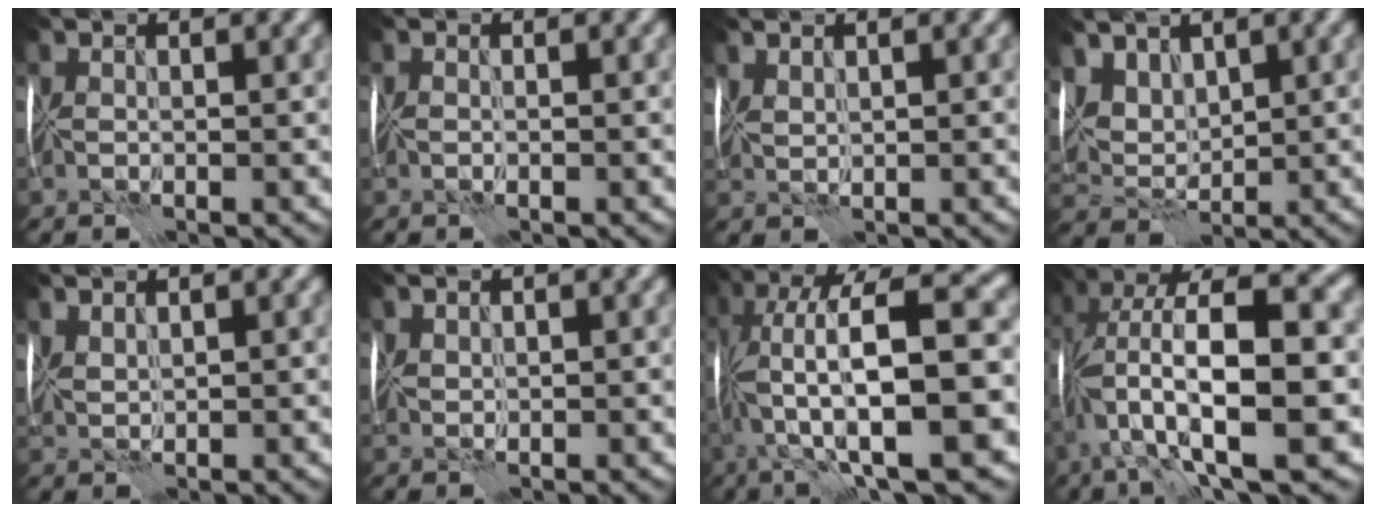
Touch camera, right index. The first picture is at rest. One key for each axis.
{"total": 0.6, "fx": 0.4, "fy": 0.2, "fz": 0.4, "tx": -0.008, "ty": 0.006, "tz": 0.003}
{"total": 0.9, "fx": 0.9, "fy": -0.3, "fz": 0.0, "tx": -0.002, "ty": 0.001, "tz": 0.025}
{"total": 5.1, "fx": 3.2, "fy": 3.2, "fz": 2.3, "tx": -0.067, "ty": 0.001, "tz": 0.078}
{"total": 1.1, "fx": 1.0, "fy": 0.0, "fz": 0.2, "tx": -0.009, "ty": 0.002, "tz": 0.028}
{"total": 0.6, "fx": 0.6, "fy": 0.1, "fz": -0.1, "tx": 0.002, "ty": 0.002, "tz": 0.014}
{"total": 13.6, "fx": -1.6, "fy": 3.5, "fz": 13.0, "tx": -0.235, "ty": 0.025, "tz": -0.022}
{"total": 13.4, "fx": -0.9, "fy": 3.8, "fz": 12.8, "tx": -0.254, "ty": 0.025, "tz": -0.007}